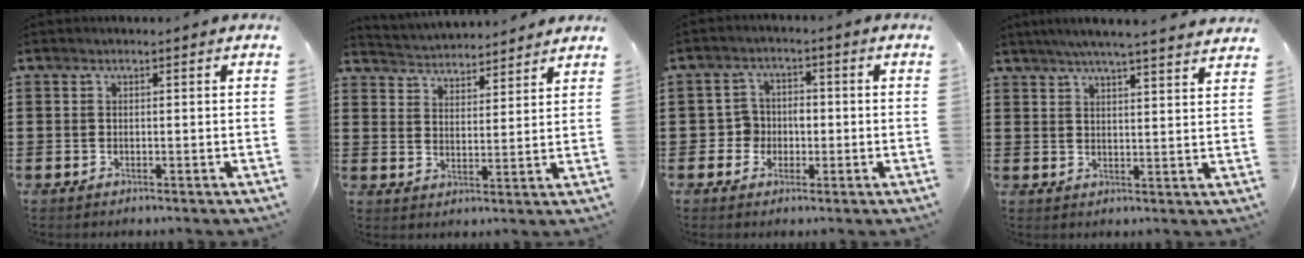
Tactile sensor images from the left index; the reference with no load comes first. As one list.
[{"total": 3.7, "force": [3.6, 0.2, -0.6], "torque": [-0.008, -0.023, 0.062]}, {"total": 3.6, "force": [-1.0, 3.4, 1.0], "torque": [-0.032, 0.007, -0.022]}, {"total": 4.7, "force": [4.3, -0.5, 1.9], "torque": [-0.050, -0.016, 0.075]}]